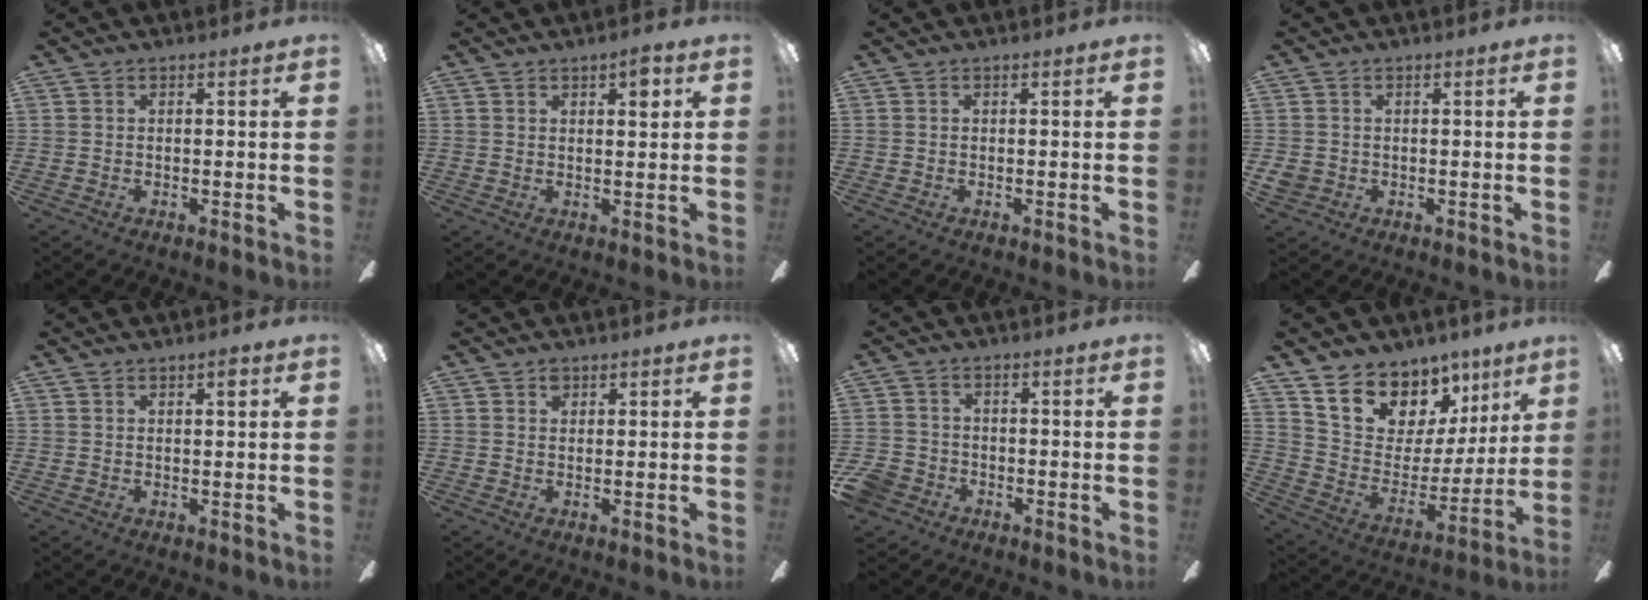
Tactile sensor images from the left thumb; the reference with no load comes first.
{"total": 3.8, "force": [2.1, 1.4, 2.8], "torque": [-0.028, -0.009, 0.028]}
{"total": 0.0}
{"total": 2.4, "force": [0.0, 2.2, 0.8], "torque": [-0.014, 0.004, 0.001]}
{"total": 2.2, "force": [1.4, 0.7, 1.5], "torque": [-0.025, -0.001, 0.022]}
{"total": 1.8, "force": [1.3, 1.1, 0.7], "torque": [-0.009, -0.002, 0.022]}
{"total": 5.1, "force": [-2.7, 4.0, 1.5], "torque": [-0.050, 0.014, -0.055]}
{"total": 15.5, "force": [11.3, 9.5, 4.8], "torque": [-0.096, -0.082, 0.211]}